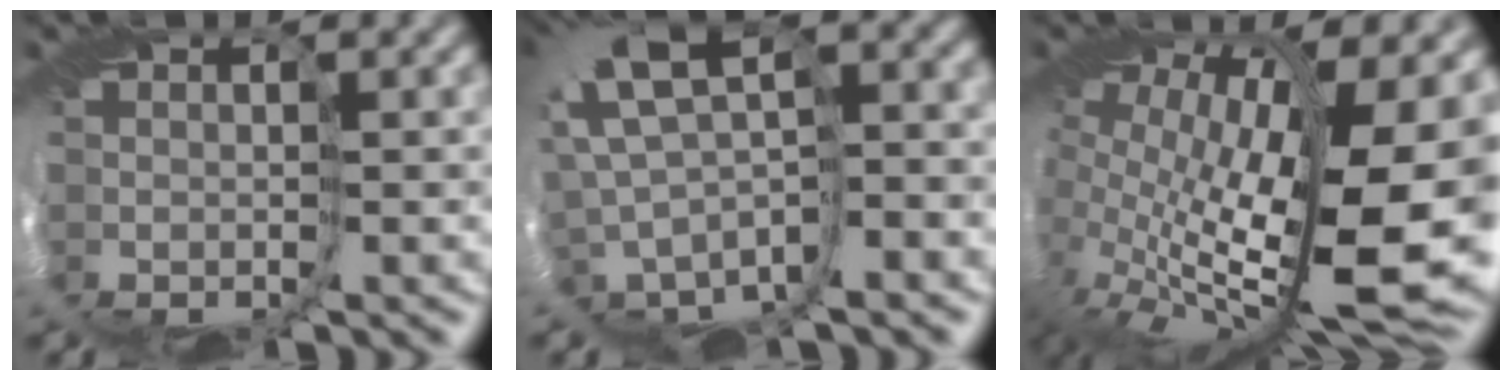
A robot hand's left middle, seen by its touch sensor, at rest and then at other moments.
{"total": 4.8, "force": [2.5, 1.3, 3.9], "torque": [-0.093, 0.027, 0.042]}
{"total": 15.1, "force": [-0.3, 5.9, 13.9], "torque": [-0.221, -0.050, 0.014]}